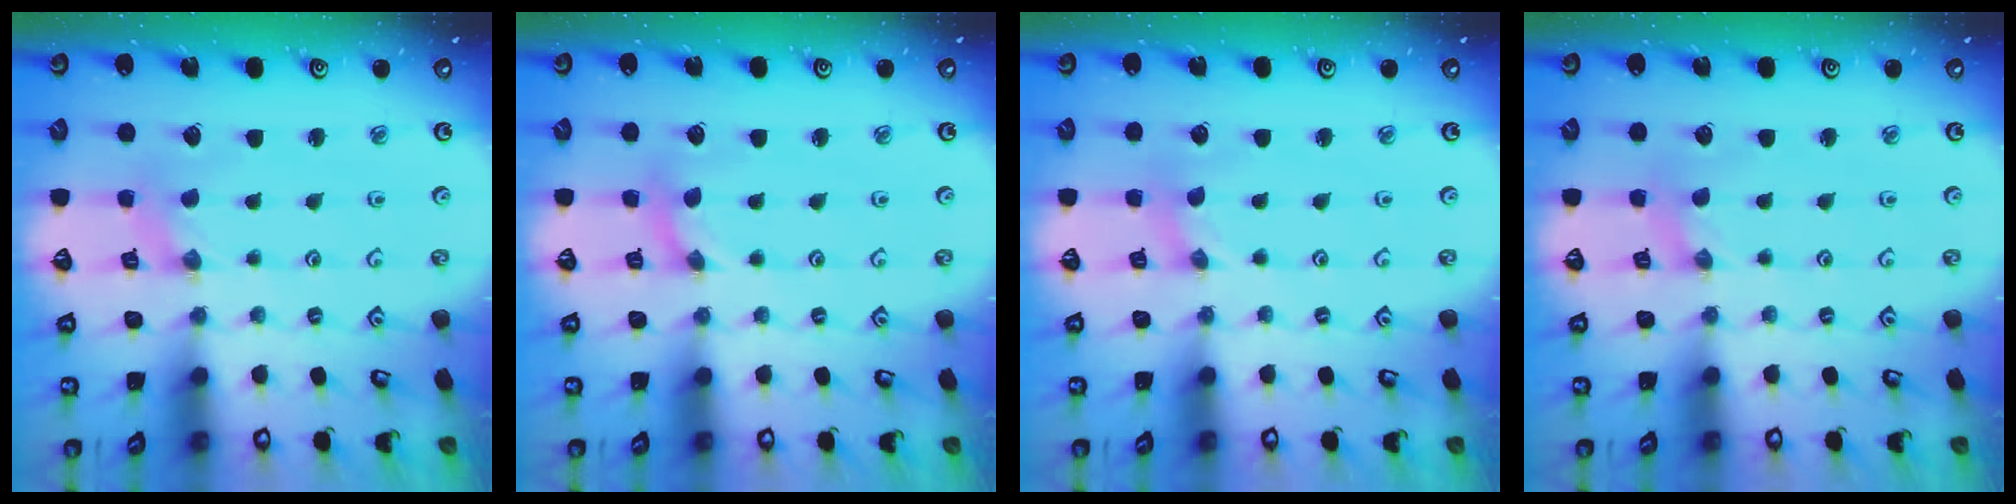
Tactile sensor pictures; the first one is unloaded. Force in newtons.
{"total": 0.8, "press": 0.8, "slide": 0.1}
{"total": 0.0}
{"total": 0.0}